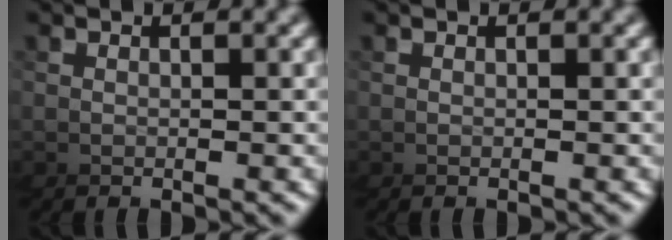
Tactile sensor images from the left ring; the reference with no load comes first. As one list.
[{"total": 0.0}]